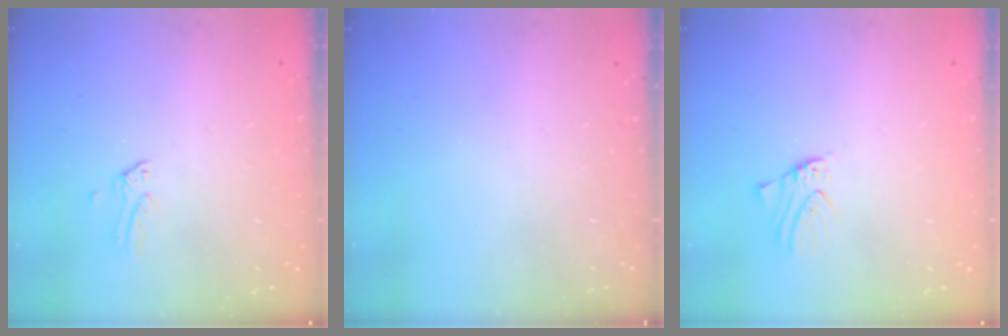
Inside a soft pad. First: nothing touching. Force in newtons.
{"total": 0.0}
{"total": 1.1, "press": 1.1, "slide": 0.1}